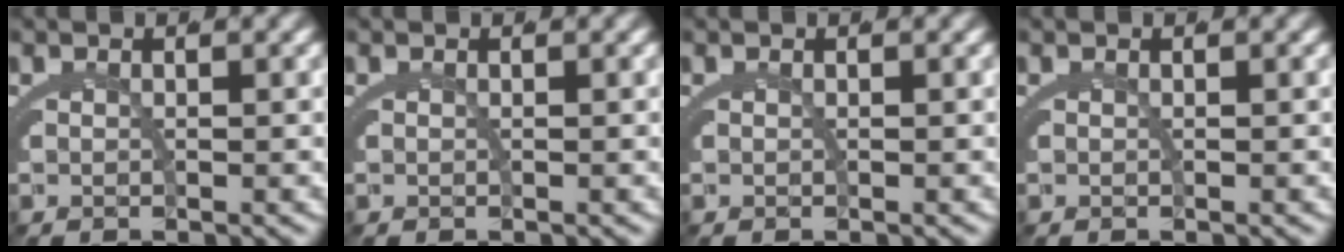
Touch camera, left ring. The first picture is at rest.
{"total": 0.0}
{"total": 0.0}
{"total": 0.0}